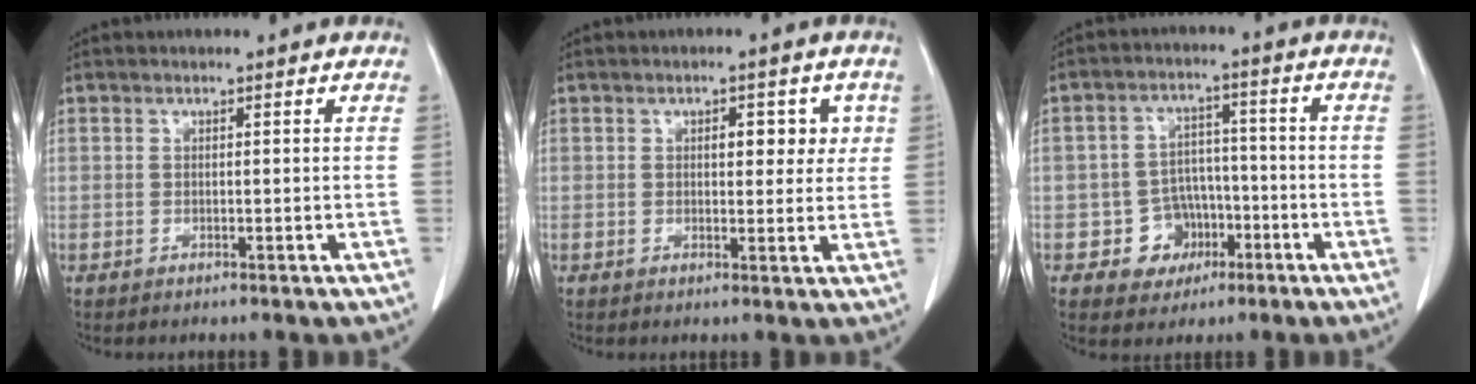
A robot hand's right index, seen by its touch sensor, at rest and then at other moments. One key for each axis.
{"total": 4.7, "fx": 1.4, "fy": 2.5, "fz": 3.7, "tx": -0.036, "ty": 0.008, "tz": 0.018}
{"total": 6.7, "fx": -2.5, "fy": 6.0, "fz": 1.2, "tx": -0.007, "ty": 0.018, "tz": -0.028}